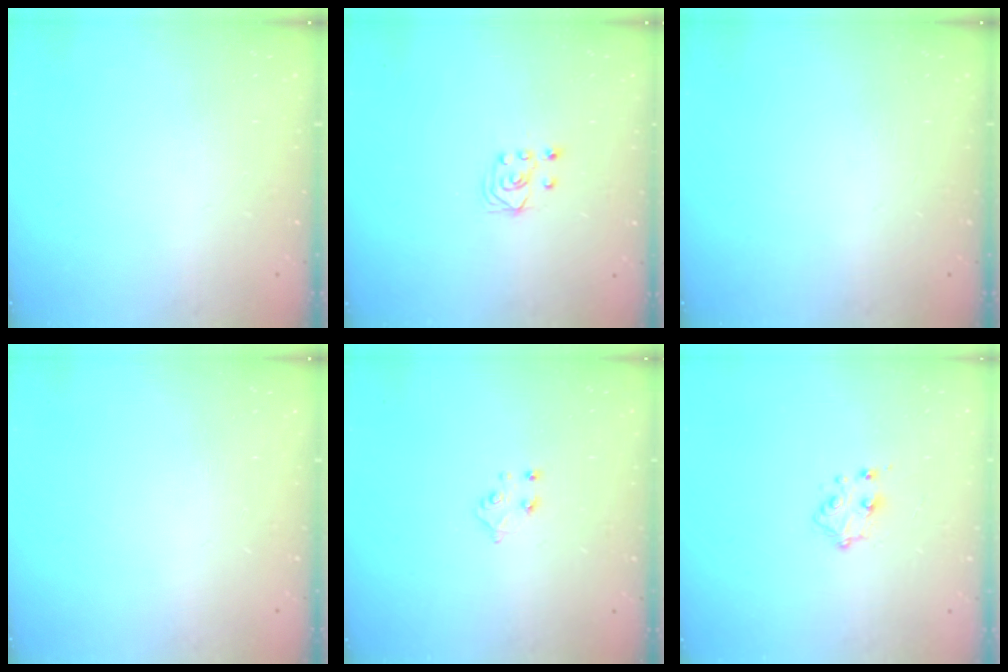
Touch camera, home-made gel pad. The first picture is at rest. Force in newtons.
{"total": 2.6, "press": 2.5, "slide": 1.0}
{"total": 0.0}
{"total": 0.0}
{"total": 4.9, "press": 4.9, "slide": 0.5}
{"total": 4.8, "press": 4.8, "slide": 0.4}